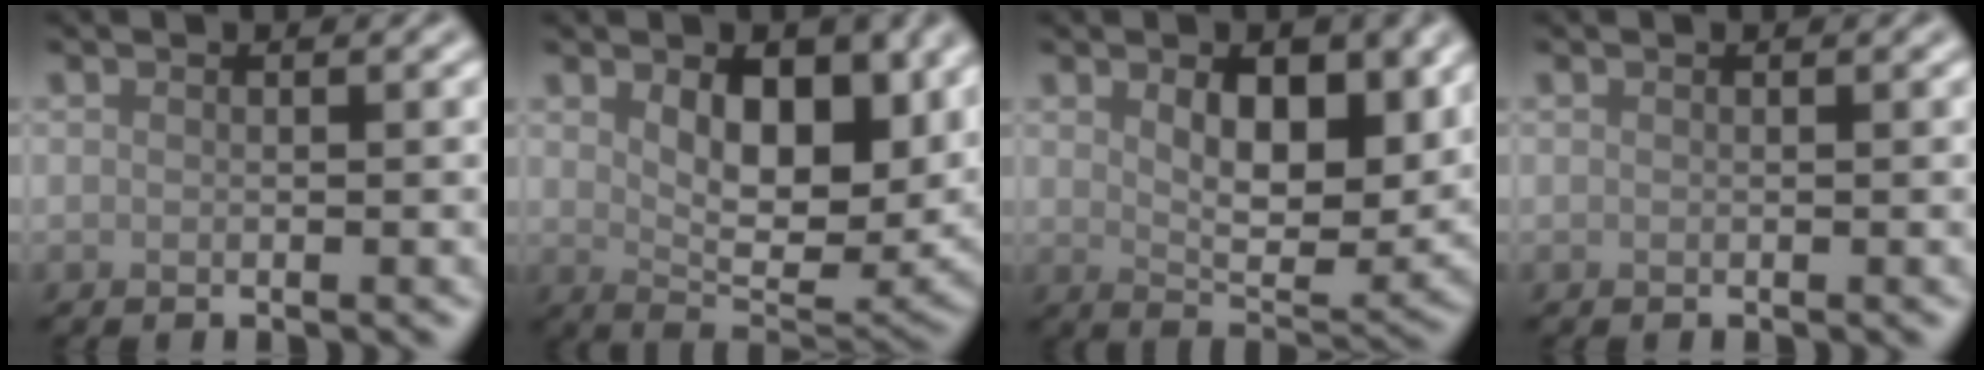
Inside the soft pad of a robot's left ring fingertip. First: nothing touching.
{"total": 8.2, "force": [2.4, 4.5, 6.4], "torque": [-0.105, -0.020, 0.041]}
{"total": 6.5, "force": [1.9, 3.3, 5.2], "torque": [-0.082, -0.013, 0.037]}
{"total": 0.0}